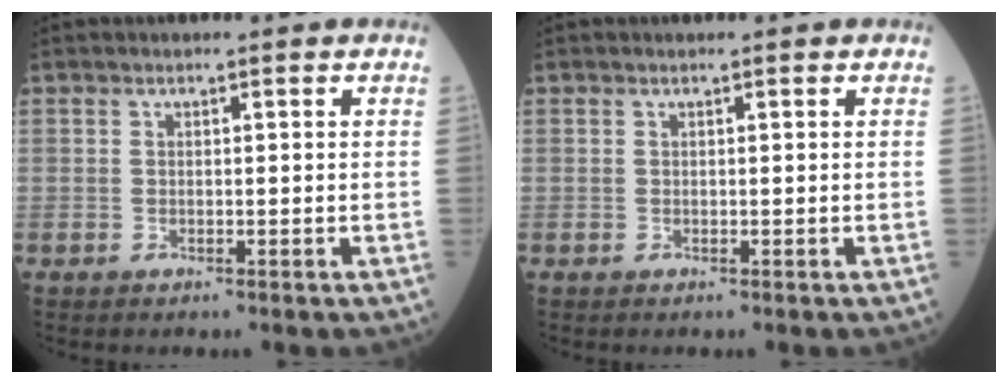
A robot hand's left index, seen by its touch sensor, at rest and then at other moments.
{"total": 0.0}